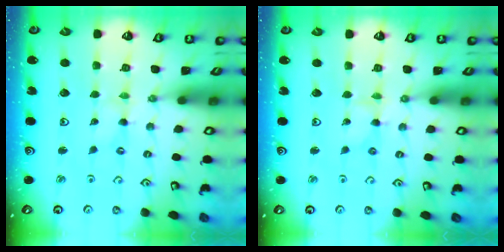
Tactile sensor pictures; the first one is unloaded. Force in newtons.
{"total": 0.8, "press": 0.8, "slide": 0.1}